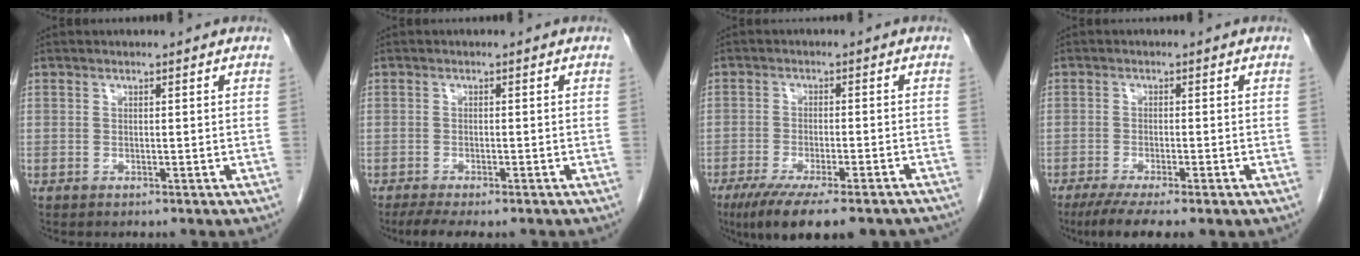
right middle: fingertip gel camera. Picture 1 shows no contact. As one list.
[{"total": 5.6, "force": [-4.4, 1.4, 3.2], "torque": [-0.048, -0.011, -0.068]}, {"total": 16.3, "force": [-12.8, 3.4, 9.5], "torque": [-0.118, -0.023, -0.182]}, {"total": 7.6, "force": [-5.4, 0.9, 5.2], "torque": [-0.077, -0.017, -0.081]}]